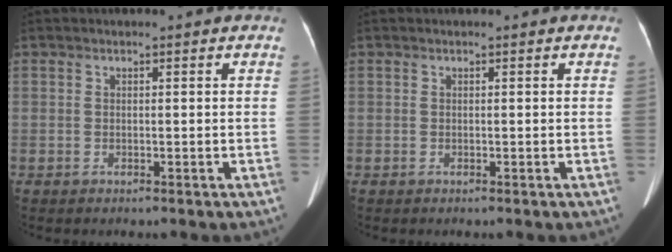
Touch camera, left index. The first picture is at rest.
{"total": 0.0}